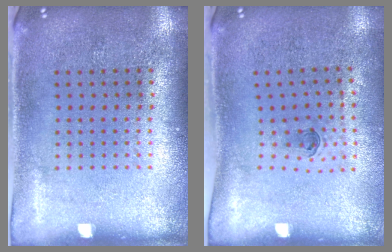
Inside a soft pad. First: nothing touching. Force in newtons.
{"total": 0.6, "press": 0.3, "slide": 0.5}